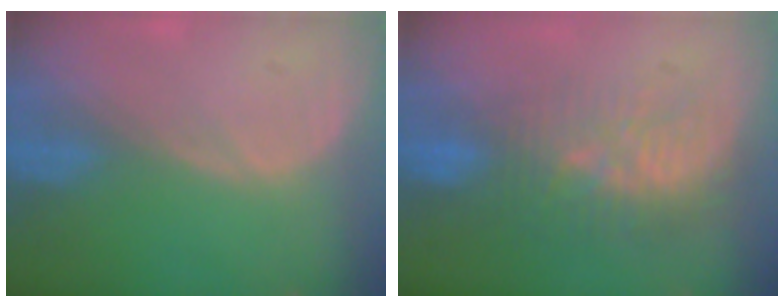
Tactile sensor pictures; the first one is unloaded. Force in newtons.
{"total": 9.6, "press": 8.9, "slide": 3.6}